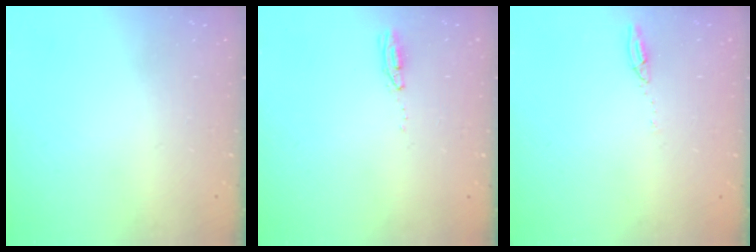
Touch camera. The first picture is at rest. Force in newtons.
{"total": 3.6, "press": 3.4, "slide": 1.0}
{"total": 3.9, "press": 3.9, "slide": 0.4}